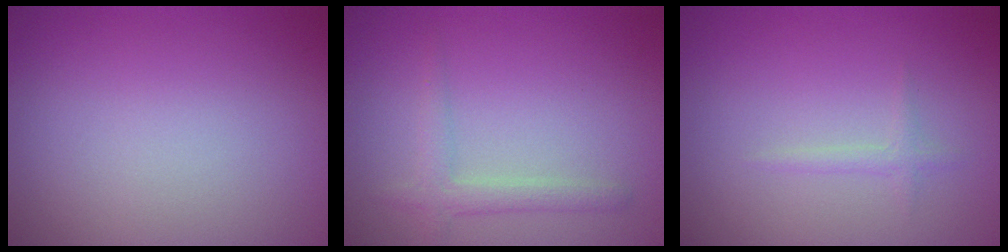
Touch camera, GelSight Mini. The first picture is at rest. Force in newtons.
{"total": 2.0, "press": 1.9, "slide": 0.1}
{"total": 0.8, "press": 0.8, "slide": 0.1}